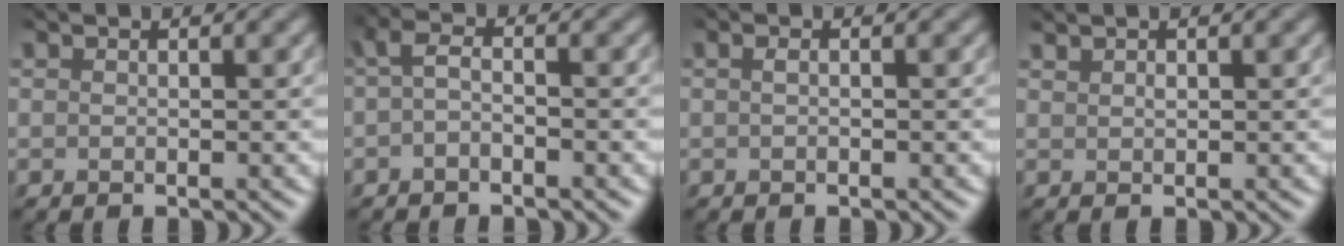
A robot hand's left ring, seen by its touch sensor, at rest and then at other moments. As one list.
[{"total": 1.9, "force": [-0.5, 0.7, 1.7], "torque": [-0.035, 0.000, -0.014]}, {"total": 0.6, "force": [0.0, 0.1, 0.6], "torque": [-0.013, 0.000, 0.000]}, {"total": 0.7, "force": [0.6, 0.2, 0.3], "torque": [-0.007, 0.001, 0.015]}]